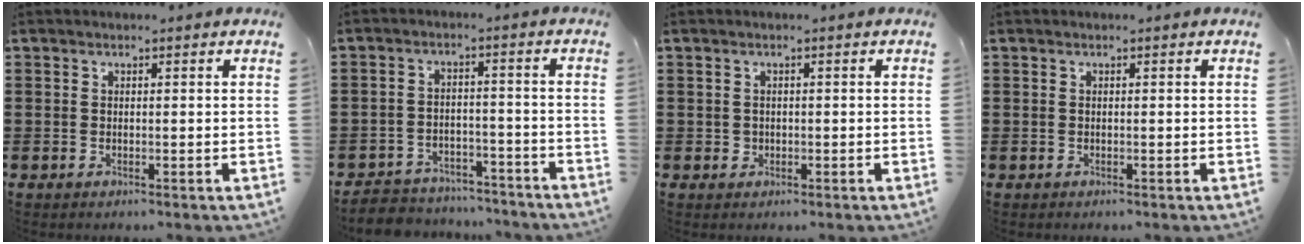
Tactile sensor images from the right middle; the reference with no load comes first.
{"total": 4.5, "force": [-4.4, 0.9, 0.0], "torque": [-0.005, 0.009, -0.092]}
{"total": 0.9, "force": [0.0, 0.8, 0.2], "torque": [-0.006, 0.006, 0.000]}
{"total": 0.0}